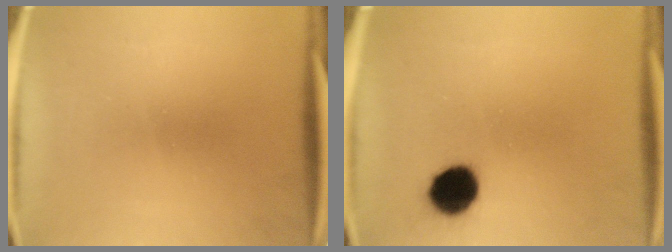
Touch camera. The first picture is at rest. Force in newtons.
{"total": 8.9}